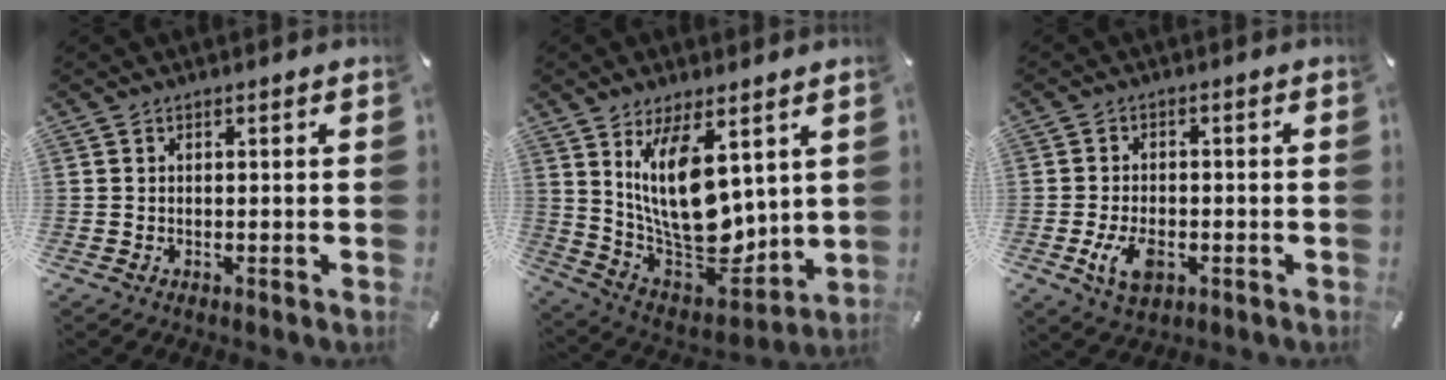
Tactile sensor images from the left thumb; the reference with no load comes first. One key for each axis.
{"total": 17.9, "fx": 6.5, "fy": 8.8, "fz": 14.2, "tx": -0.283, "ty": -0.058, "tz": 0.115}
{"total": 6.6, "fx": -2.2, "fy": 4.0, "fz": 4.7, "tx": -0.100, "ty": 0.000, "tz": -0.045}